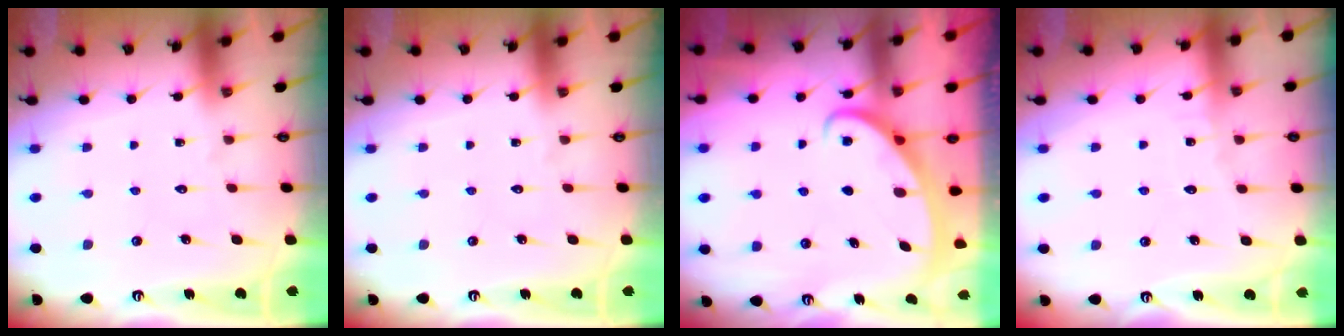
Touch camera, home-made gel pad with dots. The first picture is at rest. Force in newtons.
{"total": 0.0}
{"total": 2.5, "press": 2.5, "slide": 0.3}
{"total": 2.4, "press": 2.4, "slide": 0.3}